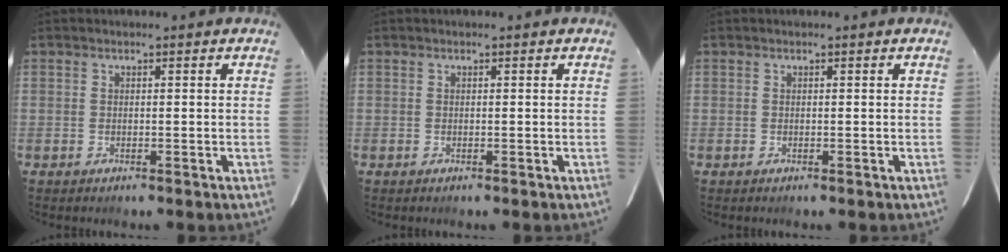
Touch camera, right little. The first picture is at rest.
{"total": 0.0}
{"total": 0.0}